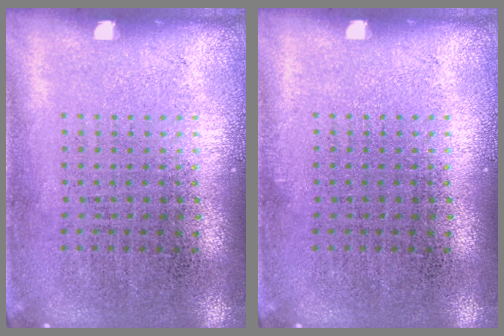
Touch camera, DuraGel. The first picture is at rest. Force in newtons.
{"total": 0.0}